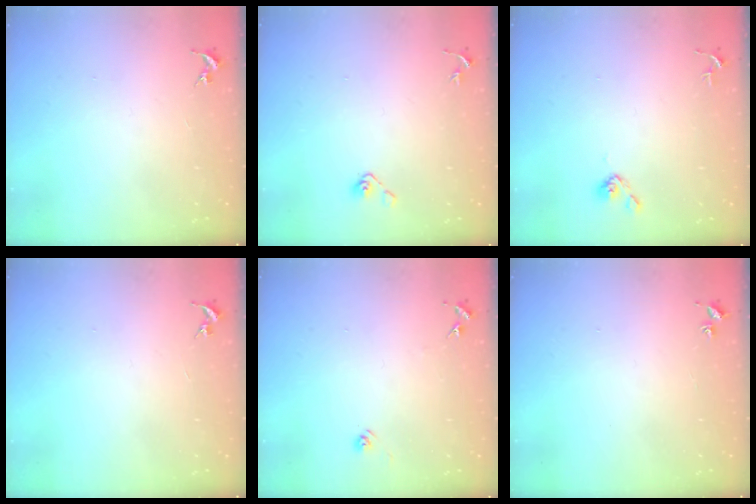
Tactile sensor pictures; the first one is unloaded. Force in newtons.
{"total": 5.3, "press": 4.9, "slide": 2.2}
{"total": 4.4, "press": 4.3, "slide": 0.6}
{"total": 0.0}
{"total": 6.3, "press": 6.3, "slide": 0.5}
{"total": 1.9, "press": 1.9, "slide": 0.2}